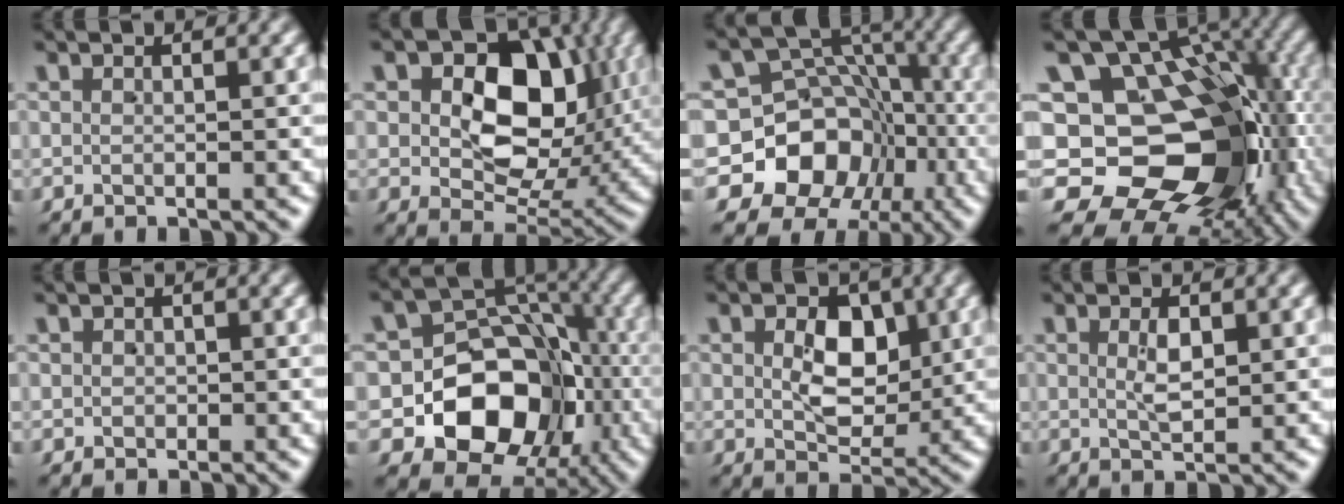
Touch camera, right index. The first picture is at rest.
{"total": 11.4, "force": [2.4, 8.1, 7.6], "torque": [-0.104, -0.010, 0.042]}
{"total": 17.8, "force": [-3.9, 15.5, 7.7], "torque": [-0.161, -0.059, -0.060]}
{"total": 26.0, "force": [-5.2, 19.4, 16.5], "torque": [-0.302, -0.087, -0.065]}
{"total": 0.9, "force": [-0.3, 0.8, 0.1], "torque": [-0.001, -0.005, 0.000]}
{"total": 17.0, "force": [-3.6, 13.3, 9.9], "torque": [-0.177, -0.055, -0.046]}
{"total": 5.0, "force": [0.9, 3.5, 3.4], "torque": [-0.049, -0.015, 0.023]}
{"total": 2.1, "force": [0.3, 0.8, 1.9], "torque": [-0.035, -0.001, 0.010]}